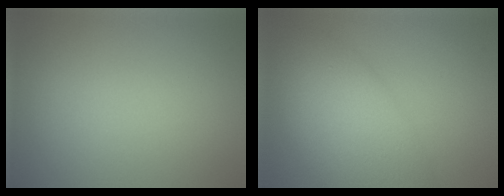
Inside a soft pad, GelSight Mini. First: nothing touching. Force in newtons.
{"total": 7.8, "press": 7.8, "slide": 0.5}